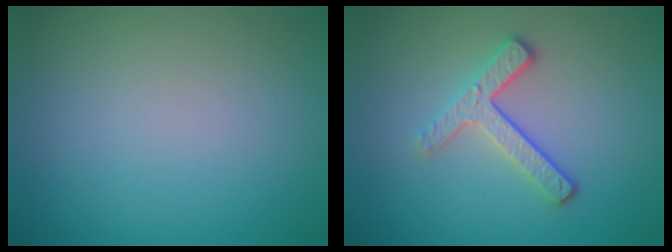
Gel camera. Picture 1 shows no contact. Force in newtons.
{"total": 3.2, "press": 2.5, "slide": 2.0}